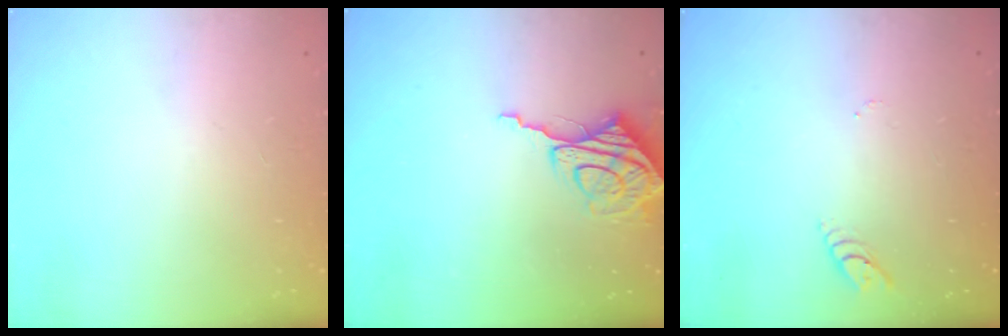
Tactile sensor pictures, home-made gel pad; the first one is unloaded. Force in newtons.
{"total": 10.5, "press": 10.4, "slide": 1.2}
{"total": 3.1, "press": 3.1, "slide": 0.3}